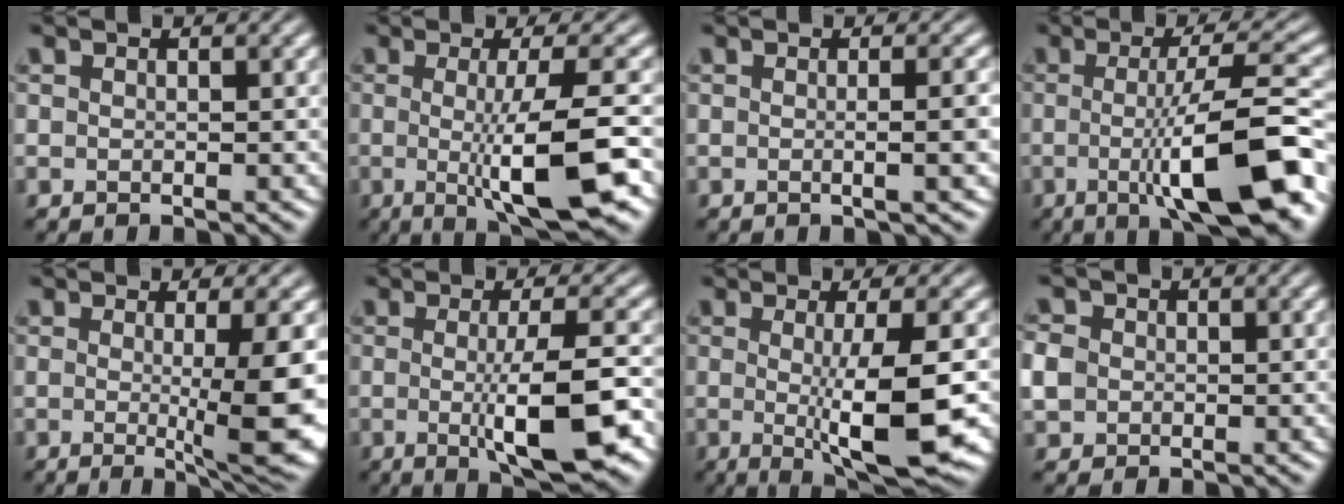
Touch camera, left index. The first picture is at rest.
{"total": 8.1, "force": [-1.0, 1.6, 7.9], "torque": [-0.109, -0.011, -0.015]}
{"total": 3.9, "force": [-0.2, 1.5, 3.6], "torque": [-0.023, 0.008, -0.009]}
{"total": 10.8, "force": [-2.7, 2.3, 10.2], "torque": [-0.137, 0.006, -0.051]}
{"total": 8.2, "force": [-0.6, 1.7, 8.0], "torque": [-0.107, -0.011, -0.007]}
{"total": 7.9, "force": [-1.3, 1.8, 7.6], "torque": [-0.112, -0.010, -0.018]}
{"total": 7.4, "force": [-0.8, 1.4, 7.2], "torque": [-0.107, -0.013, -0.009]}
{"total": 2.3, "force": [0.1, 2.2, 0.6], "torque": [-0.013, 0.008, 0.001]}